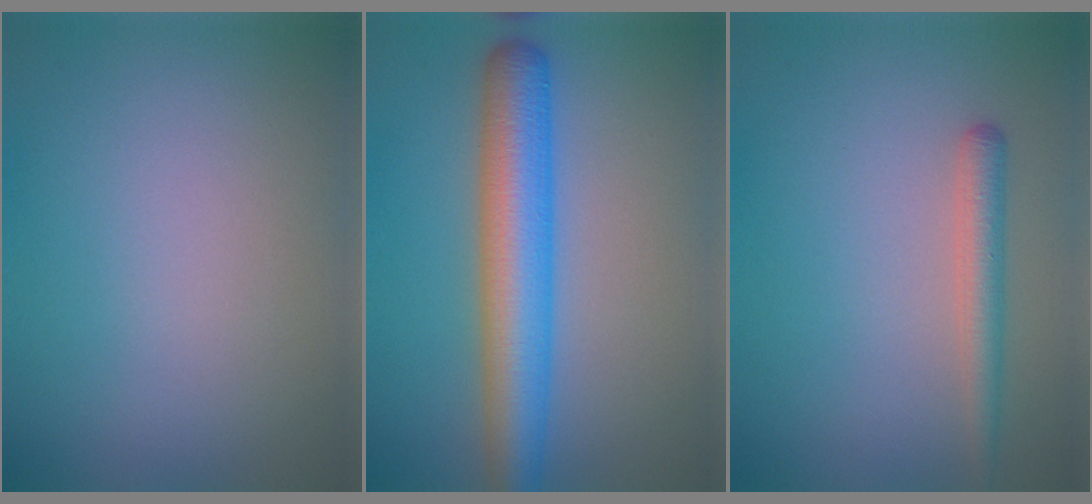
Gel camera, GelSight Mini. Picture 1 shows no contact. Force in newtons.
{"total": 6.9, "press": 6.8, "slide": 0.1}
{"total": 2.2, "press": 2.2, "slide": 0.1}